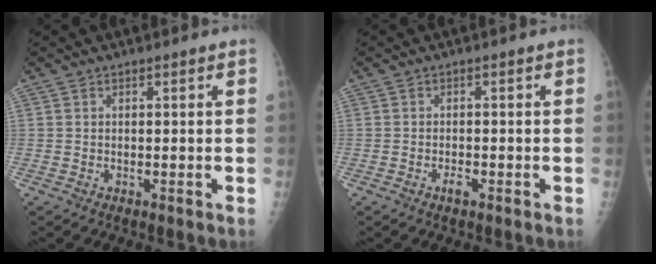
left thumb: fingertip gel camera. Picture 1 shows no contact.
{"total": 1.4, "force": [-0.9, 0.6, 1.0], "torque": [-0.018, 0.003, -0.015]}